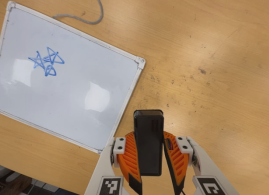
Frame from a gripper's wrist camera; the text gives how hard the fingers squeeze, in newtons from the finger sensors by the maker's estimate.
{"total": 10.2, "left": 8.0, "right": 12.3}